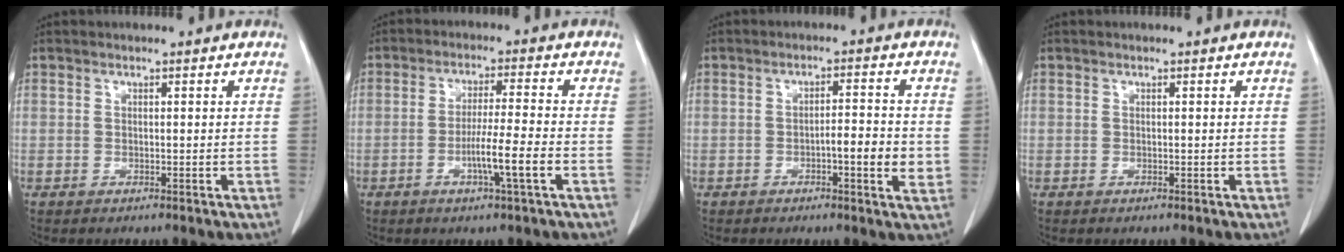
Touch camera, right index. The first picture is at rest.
{"total": 6.8, "force": [-2.4, -0.8, 6.3], "torque": [-0.111, -0.008, -0.045]}
{"total": 5.3, "force": [-1.0, 0.8, 5.2], "torque": [-0.075, -0.001, -0.016]}
{"total": 0.0}